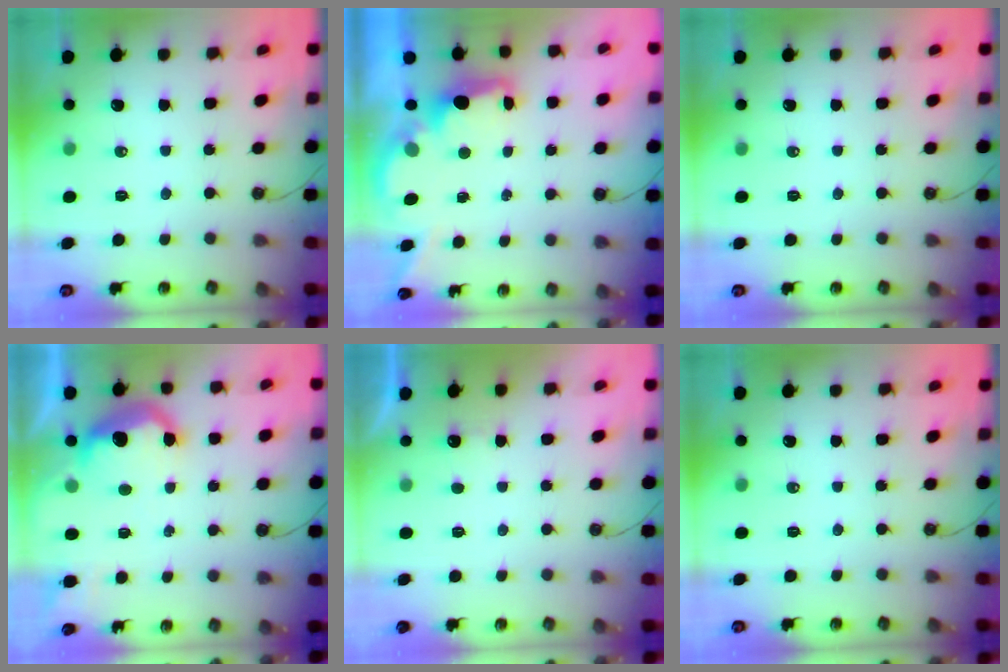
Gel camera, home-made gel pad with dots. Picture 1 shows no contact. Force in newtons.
{"total": 3.0, "press": 2.9, "slide": 0.5}
{"total": 0.0}
{"total": 10.4, "press": 10.4, "slide": 0.7}
{"total": 0.9, "press": 0.6, "slide": 0.7}
{"total": 0.0}